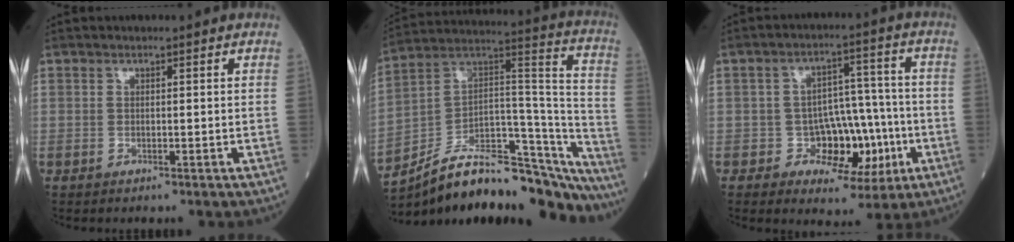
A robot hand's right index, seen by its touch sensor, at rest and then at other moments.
{"total": 29.6, "force": [-24.9, 8.3, 13.7], "torque": [-0.161, 0.034, -0.365]}
{"total": 9.2, "force": [-2.6, 6.0, 6.4], "torque": [-0.074, 0.027, -0.031]}